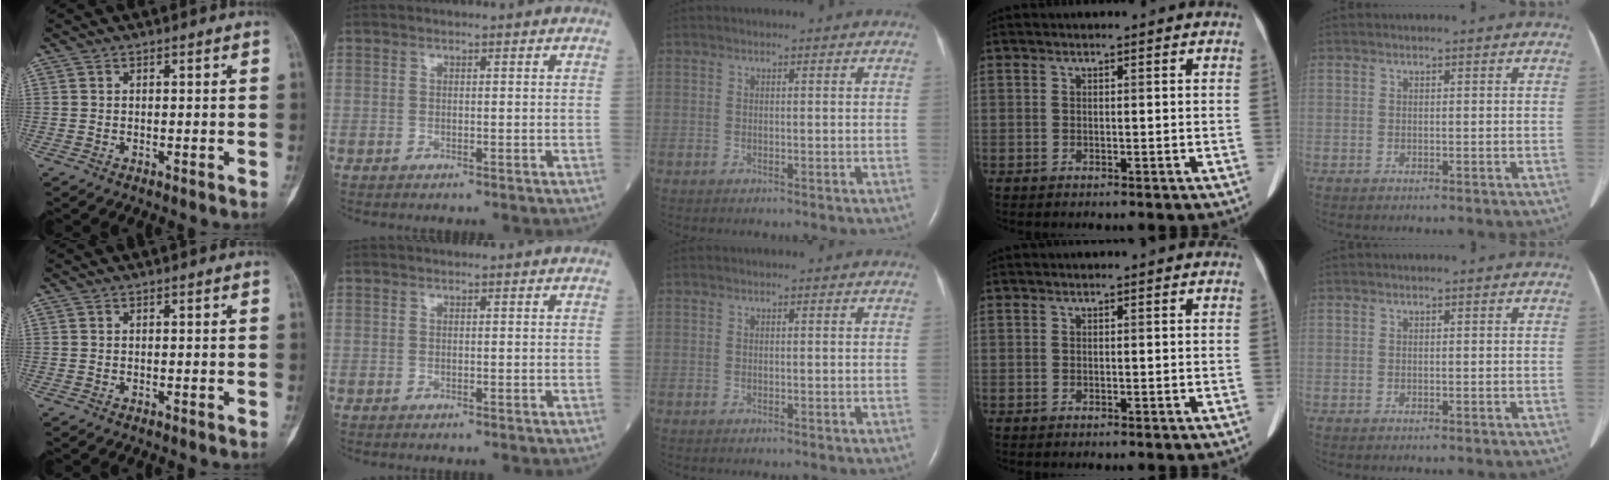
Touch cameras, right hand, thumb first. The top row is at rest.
{}